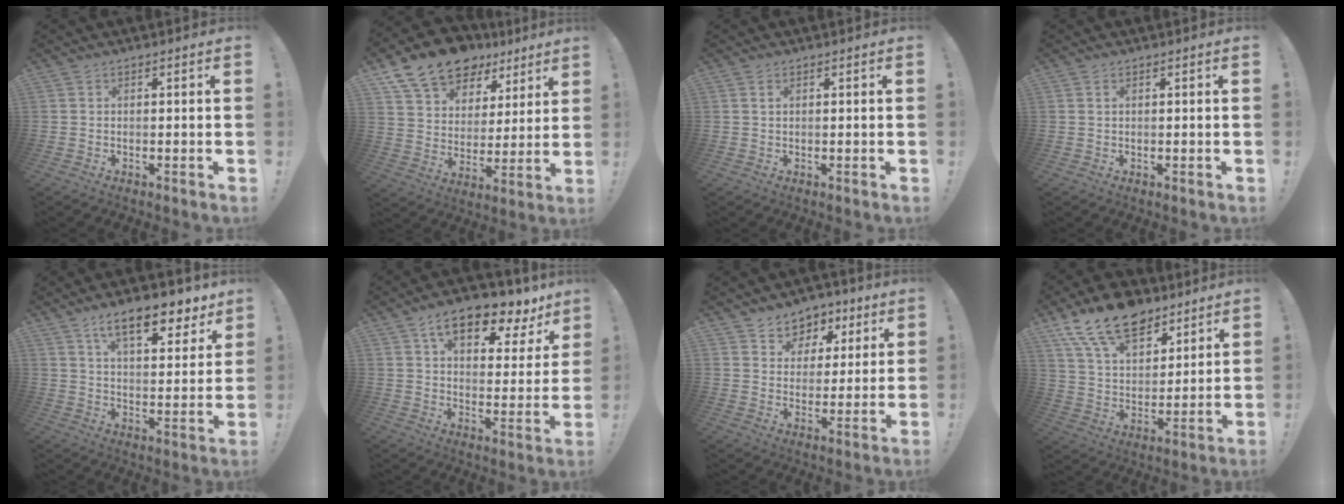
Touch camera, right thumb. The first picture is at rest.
{"total": 16.0, "force": [11.7, 9.2, 6.0], "torque": [-0.096, -0.083, 0.212]}
{"total": 0.9, "force": [0.4, 0.4, 0.7], "torque": [-0.010, 0.000, 0.006]}
{"total": 0.6, "force": [0.3, 0.3, 0.4], "torque": [-0.012, 0.003, 0.006]}
{"total": 13.7, "force": [9.0, 4.8, 9.1], "torque": [-0.134, -0.051, 0.151]}
{"total": 14.4, "force": [9.1, 6.2, 9.2], "torque": [-0.137, -0.057, 0.152]}
{"total": 6.8, "force": [3.7, 5.7, 0.8], "torque": [-0.006, -0.030, 0.073]}
{"total": 17.5, "force": [12.1, 9.4, 8.4], "torque": [-0.148, -0.076, 0.223]}